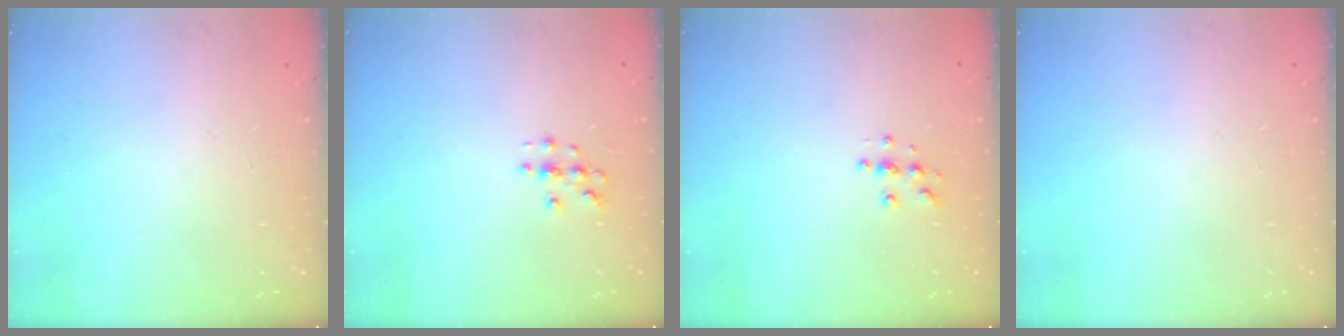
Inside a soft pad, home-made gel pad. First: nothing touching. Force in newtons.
{"total": 3.4, "press": 3.4, "slide": 0.2}
{"total": 5.2, "press": 5.1, "slide": 0.5}
{"total": 0.0}